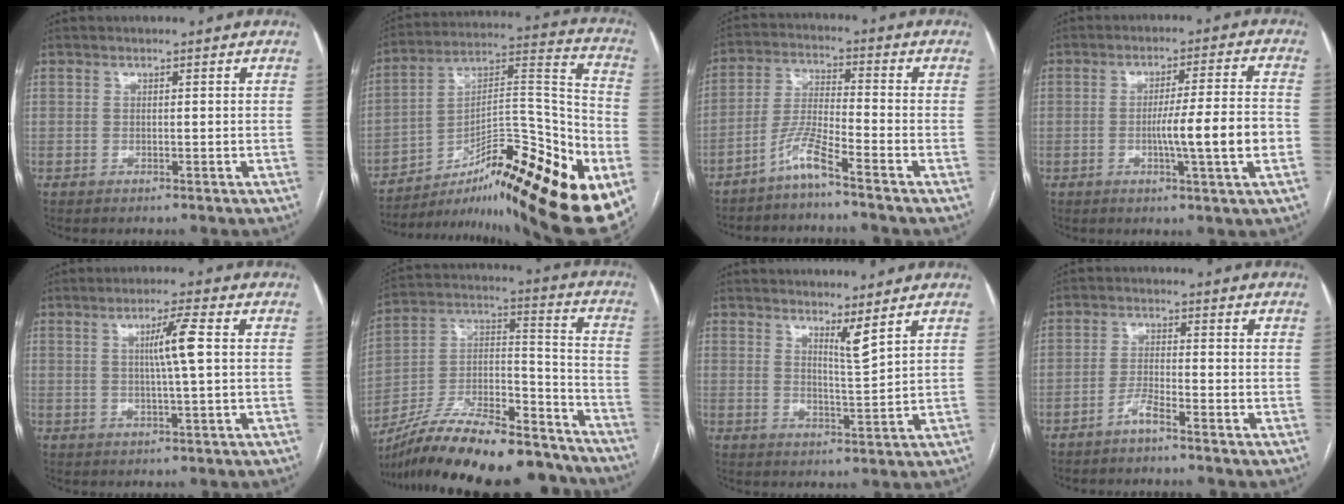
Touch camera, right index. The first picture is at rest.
{"total": 29.3, "force": [-16.8, 4.5, 23.5], "torque": [-0.302, 0.016, -0.261]}
{"total": 5.8, "force": [-4.4, -0.6, 3.7], "torque": [-0.085, -0.012, -0.095]}
{"total": 9.8, "force": [-2.2, -0.7, 9.5], "torque": [-0.151, -0.002, -0.036]}
{"total": 5.3, "force": [0.9, -0.6, 5.2], "torque": [-0.092, 0.000, 0.017]}
{"total": 27.5, "force": [-23.7, 6.8, 12.1], "torque": [-0.184, 0.018, -0.370]}
{"total": 3.3, "force": [2.5, -0.6, 2.0], "torque": [-0.037, -0.021, 0.046]}
{"total": 2.7, "force": [-2.2, -0.2, 1.6], "torque": [-0.034, 0.000, -0.045]}